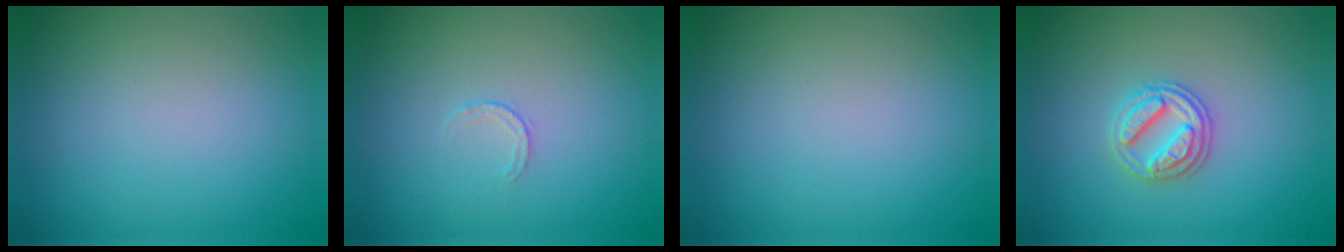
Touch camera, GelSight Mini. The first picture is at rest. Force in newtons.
{"total": 0.6, "press": 0.4, "slide": 0.4}
{"total": 0.0}
{"total": 2.9, "press": 2.8, "slide": 0.9}